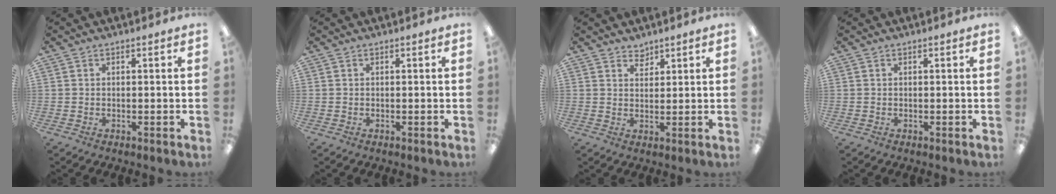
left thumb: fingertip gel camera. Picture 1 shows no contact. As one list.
[{"total": 0.0}, {"total": 2.8, "force": [2.5, 1.2, 0.2], "torque": [0.010, -0.016, 0.046]}, {"total": 0.0}]